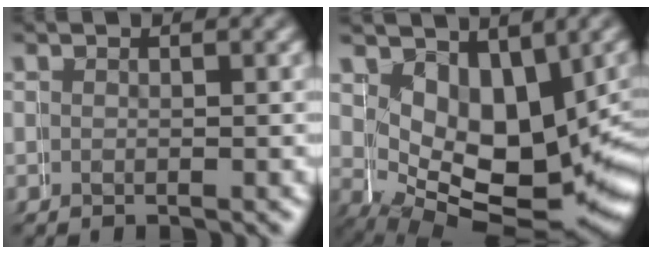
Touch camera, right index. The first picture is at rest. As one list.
[{"total": 10.8, "force": [-0.8, 7.7, 7.5], "torque": [-0.141, -0.064, 0.016]}]